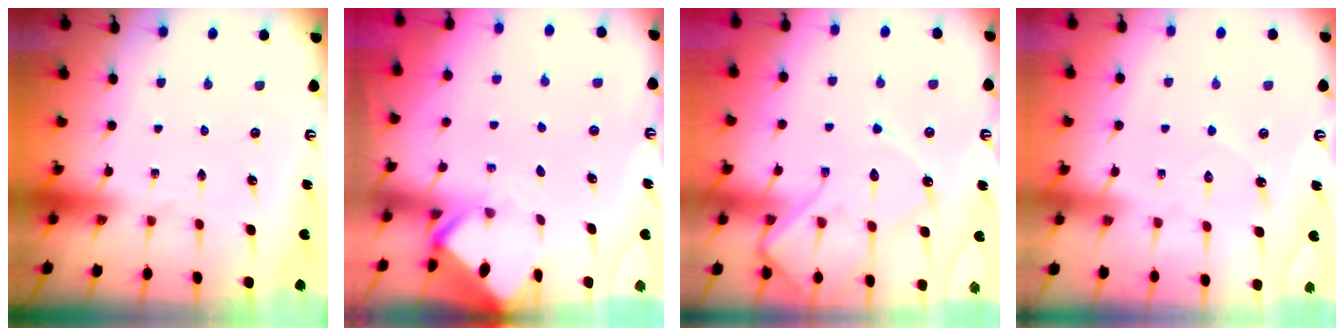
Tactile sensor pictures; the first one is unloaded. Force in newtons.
{"total": 3.2, "press": 3.2, "slide": 0.2}
{"total": 13.8, "press": 13.7, "slide": 1.3}
{"total": 5.1, "press": 5.1, "slide": 0.5}